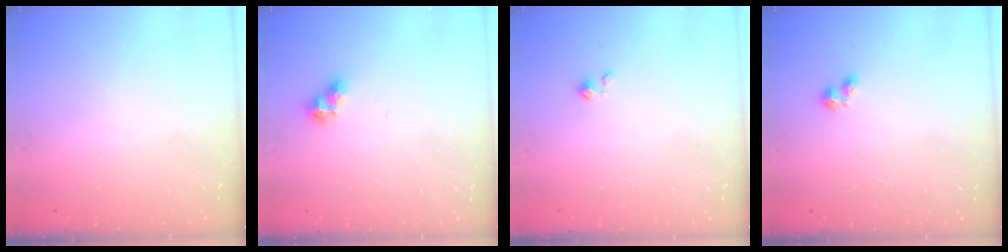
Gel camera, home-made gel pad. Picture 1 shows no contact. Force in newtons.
{"total": 8.1, "press": 8.1, "slide": 1.0}
{"total": 2.3, "press": 2.2, "slide": 0.3}
{"total": 3.1, "press": 3.1, "slide": 0.6}